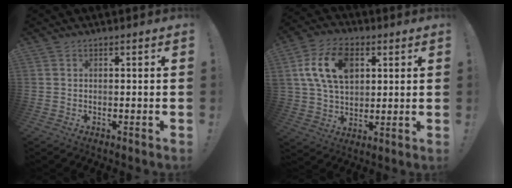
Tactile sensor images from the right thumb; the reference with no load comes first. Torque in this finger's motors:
{"motor_torque": [1.95, 3.05, 2.01, 0.31, 0.21]}